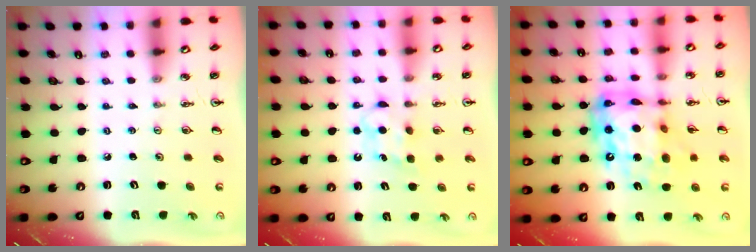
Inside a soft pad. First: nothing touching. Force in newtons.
{"total": 5.8, "press": 5.7, "slide": 0.7}
{"total": 19.1, "press": 19.0, "slide": 2.0}